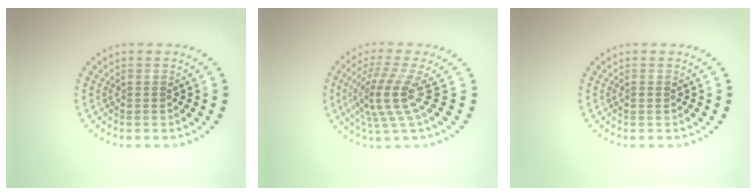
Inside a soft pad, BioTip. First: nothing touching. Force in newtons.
{"total": 4.1, "press": 2.8, "slide": 3.1}
{"total": 0.7, "press": 0.7, "slide": 0.1}